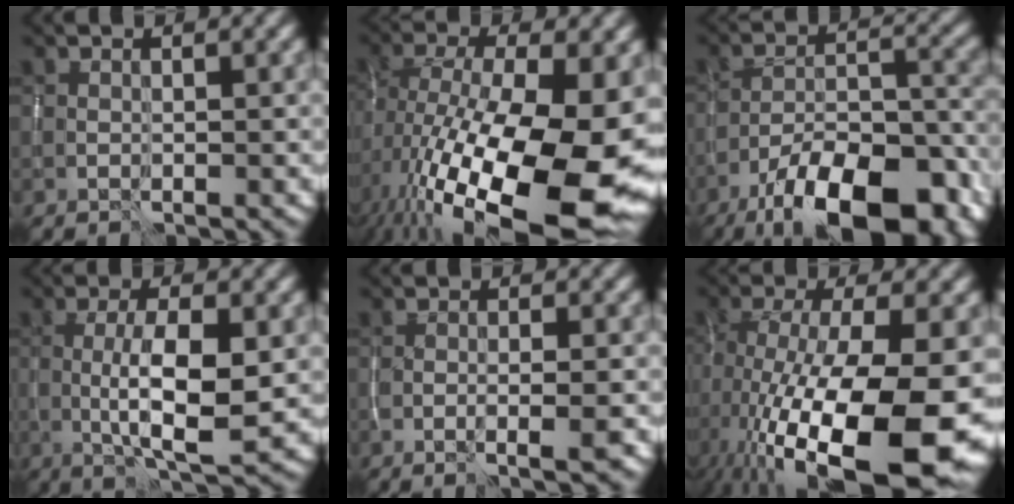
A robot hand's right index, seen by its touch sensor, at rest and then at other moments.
{"total": 19.2, "force": [-5.7, 8.3, 16.3], "torque": [-0.267, -0.038, -0.076]}
{"total": 14.6, "force": [-10.6, 5.2, 8.6], "torque": [-0.145, -0.018, -0.159]}
{"total": 6.2, "force": [-0.8, 1.6, 6.0], "torque": [-0.107, -0.003, -0.011]}
{"total": 2.2, "force": [-0.6, 0.5, 2.1], "torque": [-0.020, -0.002, -0.008]}
{"total": 17.4, "force": [-6.1, 6.6, 14.9], "torque": [-0.251, -0.032, -0.081]}